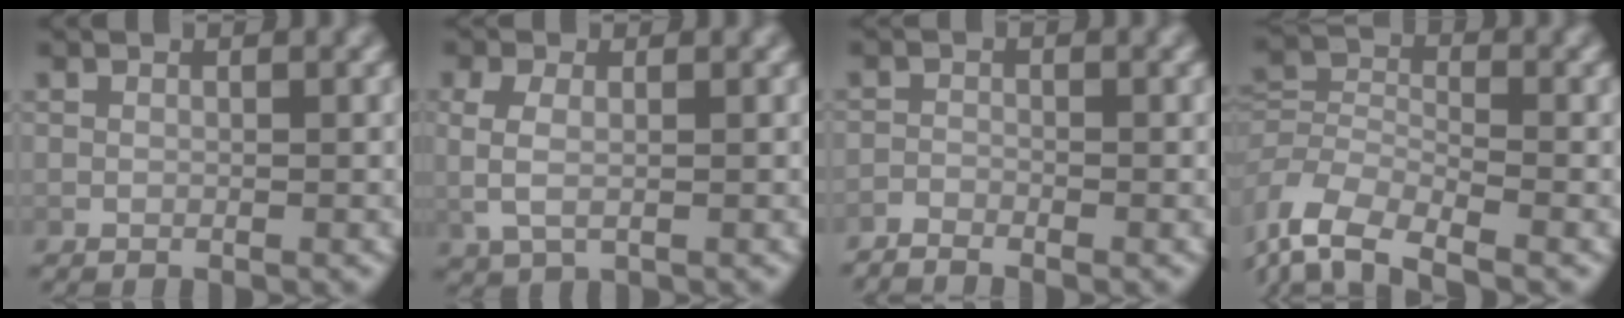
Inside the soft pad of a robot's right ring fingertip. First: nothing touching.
{"total": 3.1, "force": [0.5, 1.8, 2.5], "torque": [-0.060, -0.003, 0.018]}
{"total": 2.1, "force": [-2.0, 0.2, 0.0], "torque": [0.000, -0.010, -0.038]}
{"total": 7.2, "force": [-4.3, 4.8, 3.0], "torque": [-0.093, -0.040, -0.065]}